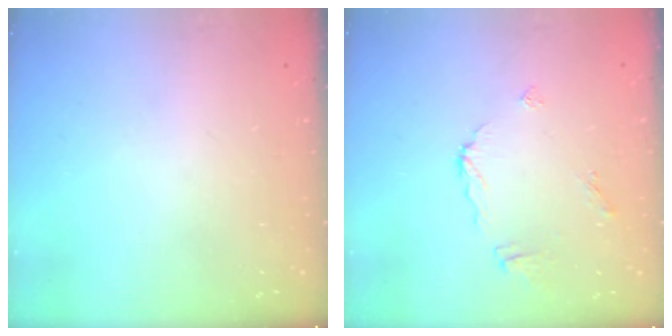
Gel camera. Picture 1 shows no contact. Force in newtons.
{"total": 6.7, "press": 6.7, "slide": 0.5}